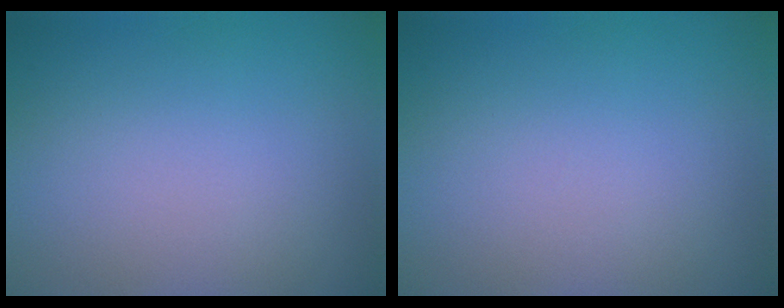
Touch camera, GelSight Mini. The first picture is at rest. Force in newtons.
{"total": 0.0}